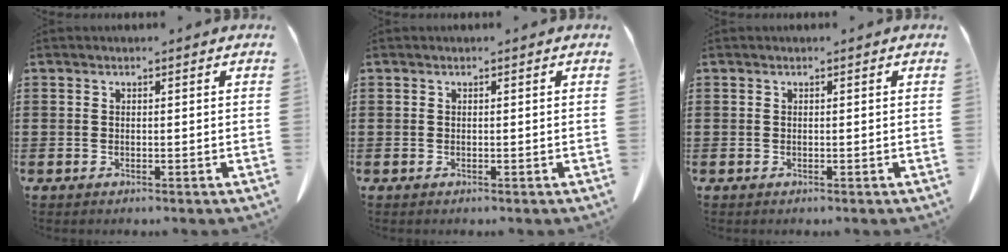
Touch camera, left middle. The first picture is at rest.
{"total": 0.0}
{"total": 0.0}